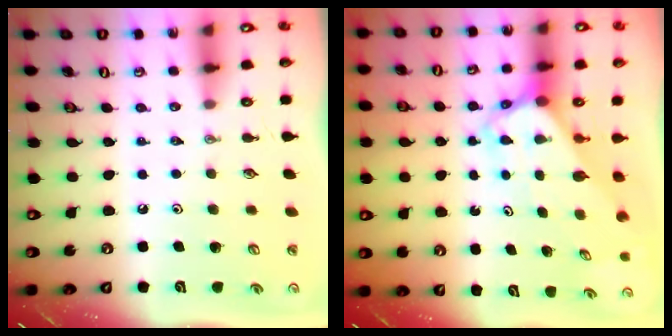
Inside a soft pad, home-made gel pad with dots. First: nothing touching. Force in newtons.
{"total": 4.2, "press": 4.2, "slide": 0.3}